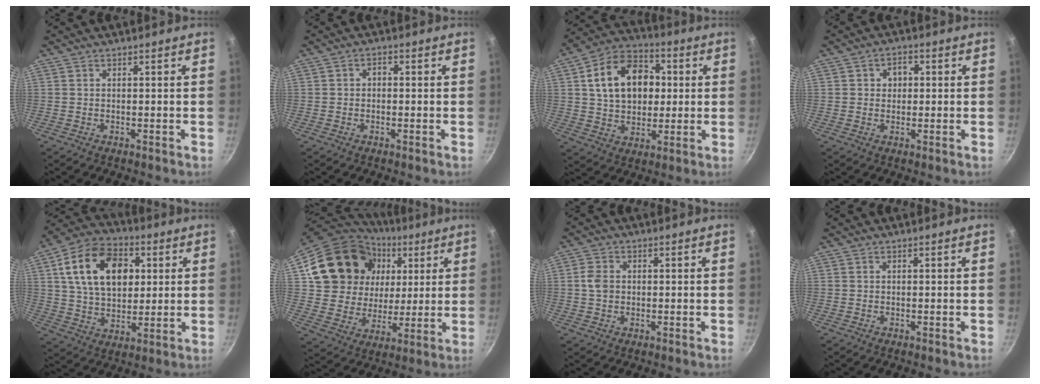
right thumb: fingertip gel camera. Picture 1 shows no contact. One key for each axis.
{"total": 1.7, "fx": -0.2, "fy": 1.3, "fz": 1.0, "tx": -0.015, "ty": 0.008, "tz": -0.007}
{"total": 16.9, "fx": 3.0, "fy": 12.4, "fz": 11.2, "tx": -0.151, "ty": 0.019, "tz": 0.041}
{"total": 3.6, "fx": 0.5, "fy": 3.1, "fz": 1.9, "tx": -0.006, "ty": 0.006, "tz": 0.005}
{"total": 18.8, "fx": 5.0, "fy": 12.6, "fz": 13.0, "tx": -0.194, "ty": 0.004, "tz": 0.077}
{"total": 23.4, "fx": 8.2, "fy": 18.7, "fz": 11.6, "tx": -0.201, "ty": 0.008, "tz": 0.150}
{"total": 3.5, "fx": 0.2, "fy": 2.7, "fz": 2.2, "tx": -0.036, "ty": 0.006, "tz": -0.002}
{"total": 0.0}